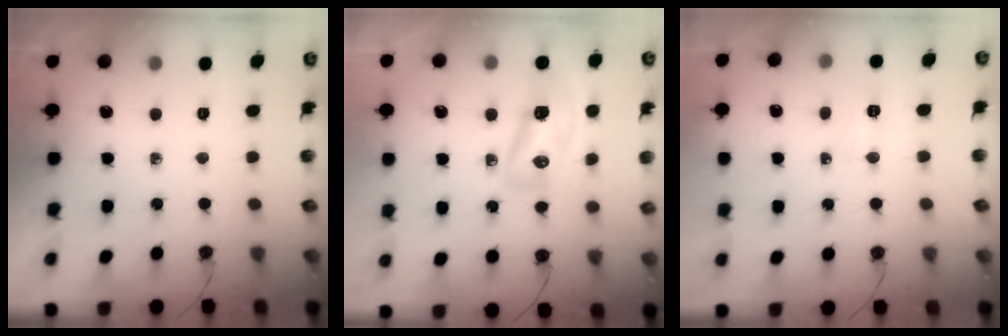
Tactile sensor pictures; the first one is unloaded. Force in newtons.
{"total": 12.7, "press": 11.2, "slide": 6.0}
{"total": 16.7, "press": 5.3, "slide": 15.8}